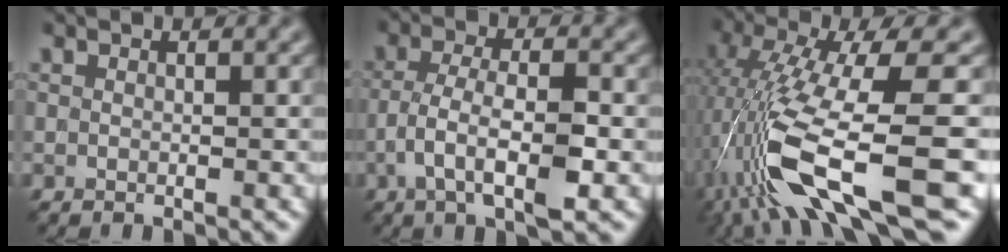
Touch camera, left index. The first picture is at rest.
{"total": 4.9, "force": [-1.8, 1.4, 4.4], "torque": [-0.094, -0.001, -0.031]}
{"total": 12.6, "force": [-4.6, 2.8, 11.4], "torque": [-0.226, -0.006, -0.069]}